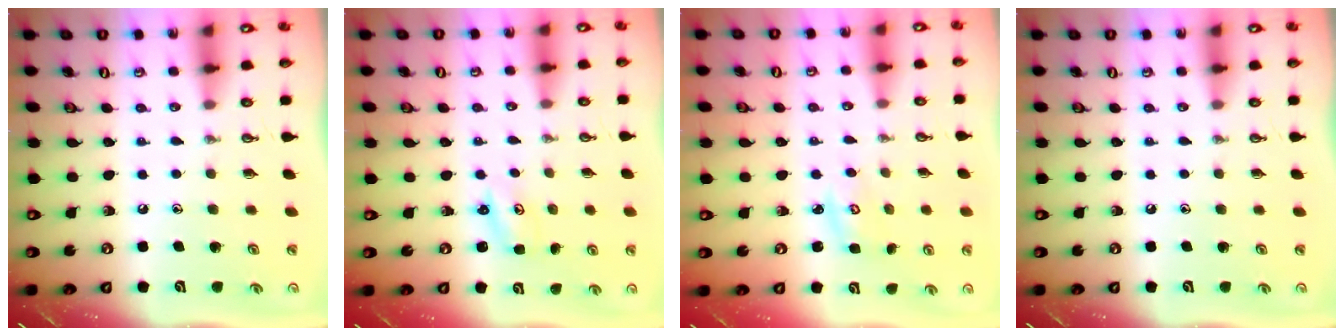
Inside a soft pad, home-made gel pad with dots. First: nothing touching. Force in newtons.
{"total": 1.8, "press": 1.8, "slide": 0.2}
{"total": 4.0, "press": 4.0, "slide": 0.4}
{"total": 0.0}